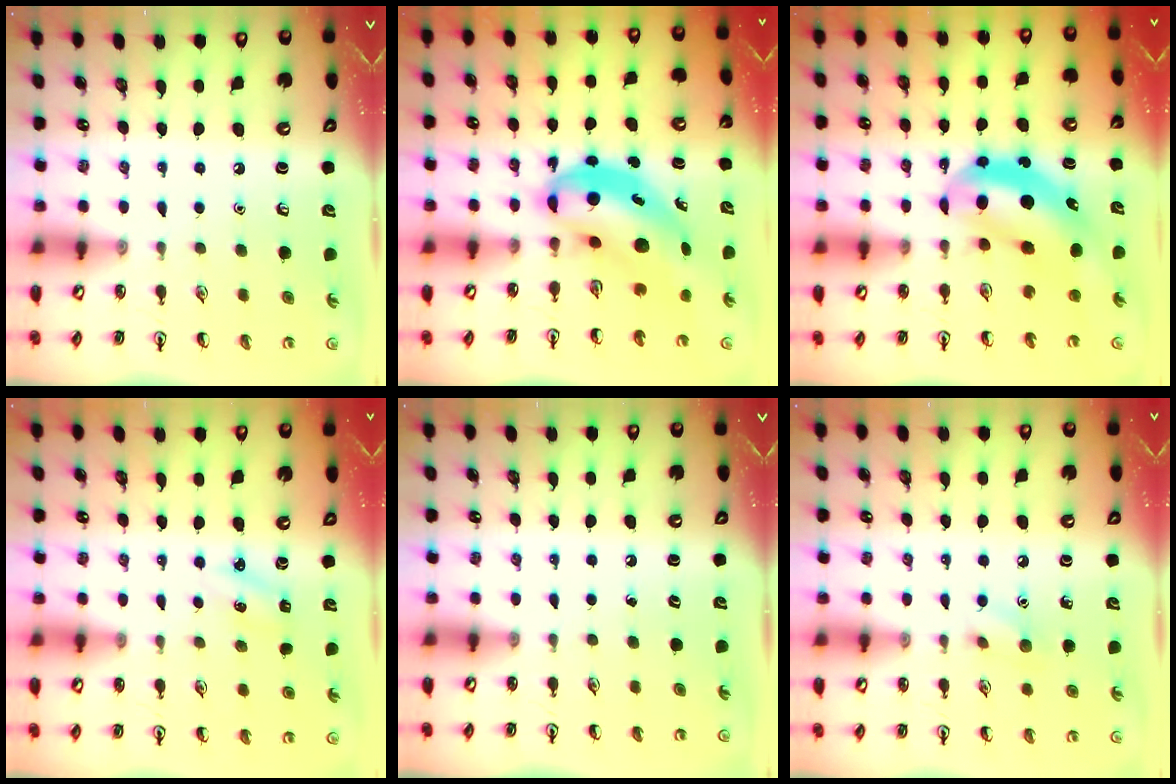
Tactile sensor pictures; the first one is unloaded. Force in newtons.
{"total": 7.9, "press": 7.7, "slide": 1.6}
{"total": 7.7, "press": 7.4, "slide": 2.0}
{"total": 1.8, "press": 1.7, "slide": 0.7}
{"total": 0.0}
{"total": 6.6, "press": 6.4, "slide": 1.7}